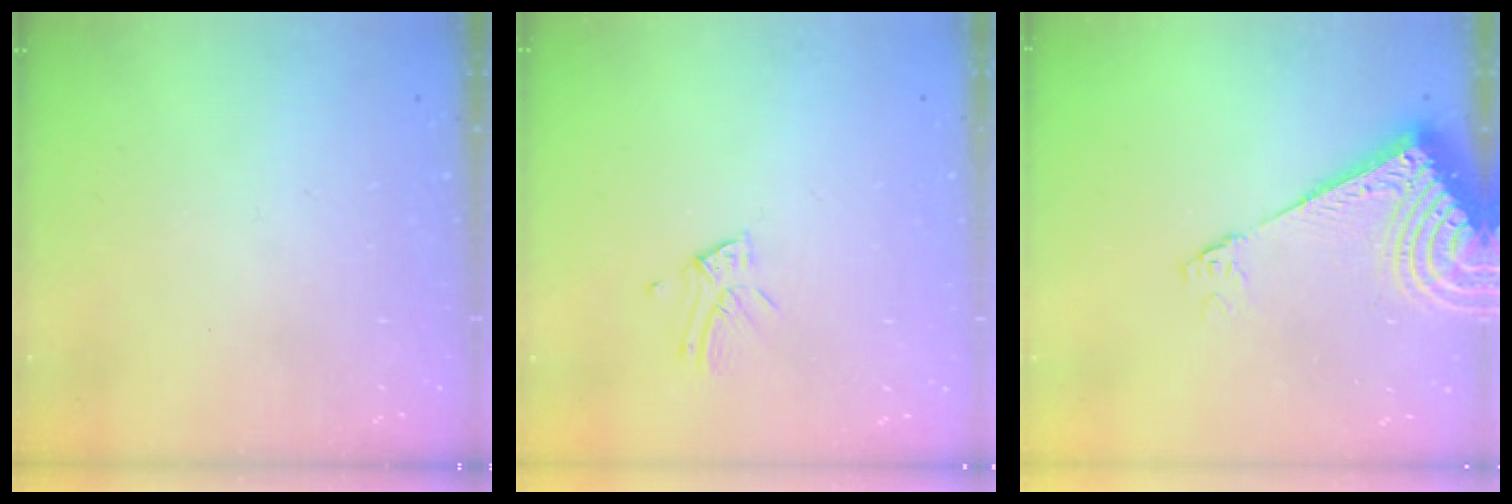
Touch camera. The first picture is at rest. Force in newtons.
{"total": 4.0, "press": 3.9, "slide": 0.3}
{"total": 9.4, "press": 9.3, "slide": 1.3}